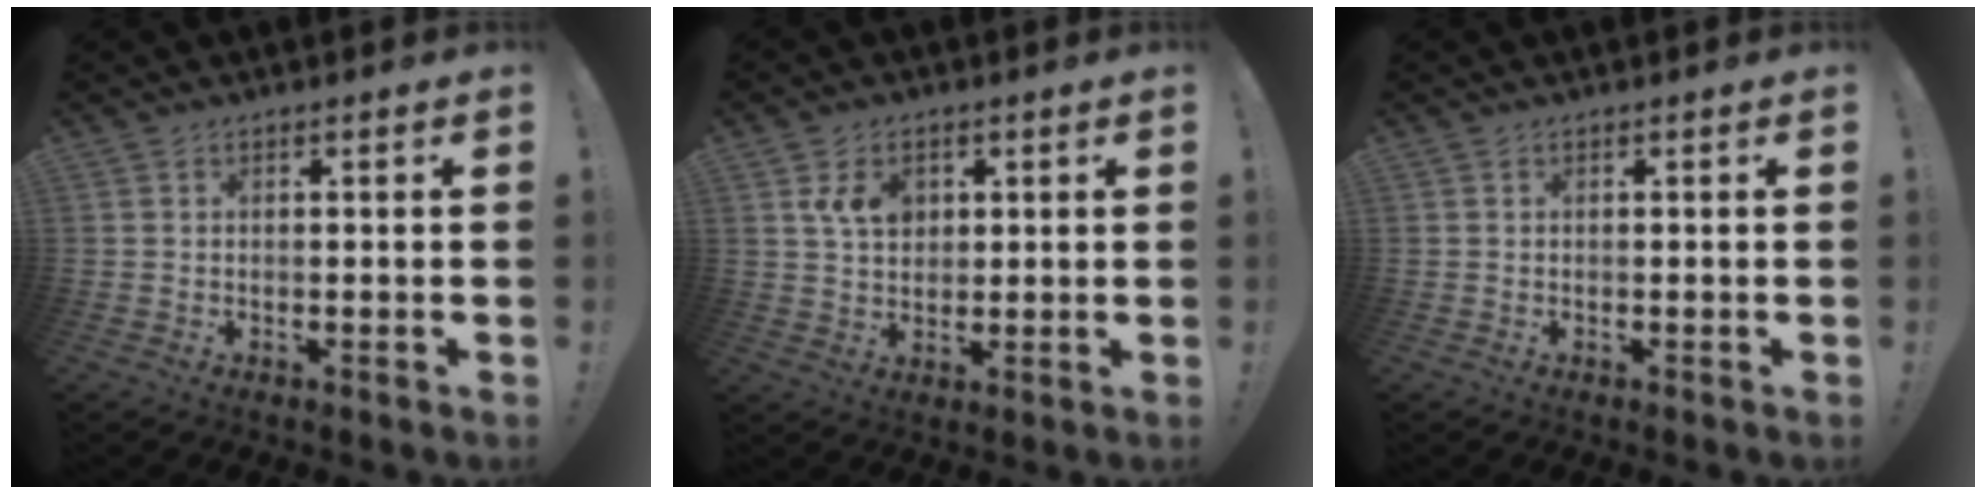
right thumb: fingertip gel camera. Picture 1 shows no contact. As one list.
[{"total": 7.2, "force": [2.5, 5.5, 4.0], "torque": [-0.067, 0.004, 0.049]}, {"total": 0.0}]